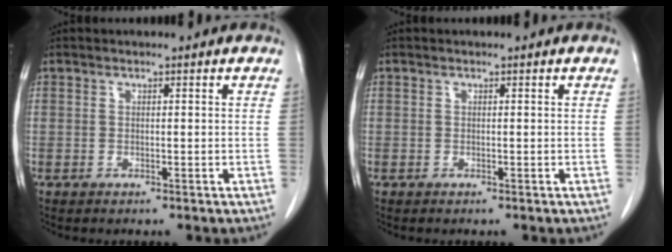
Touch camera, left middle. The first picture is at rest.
{"total": 0.0}